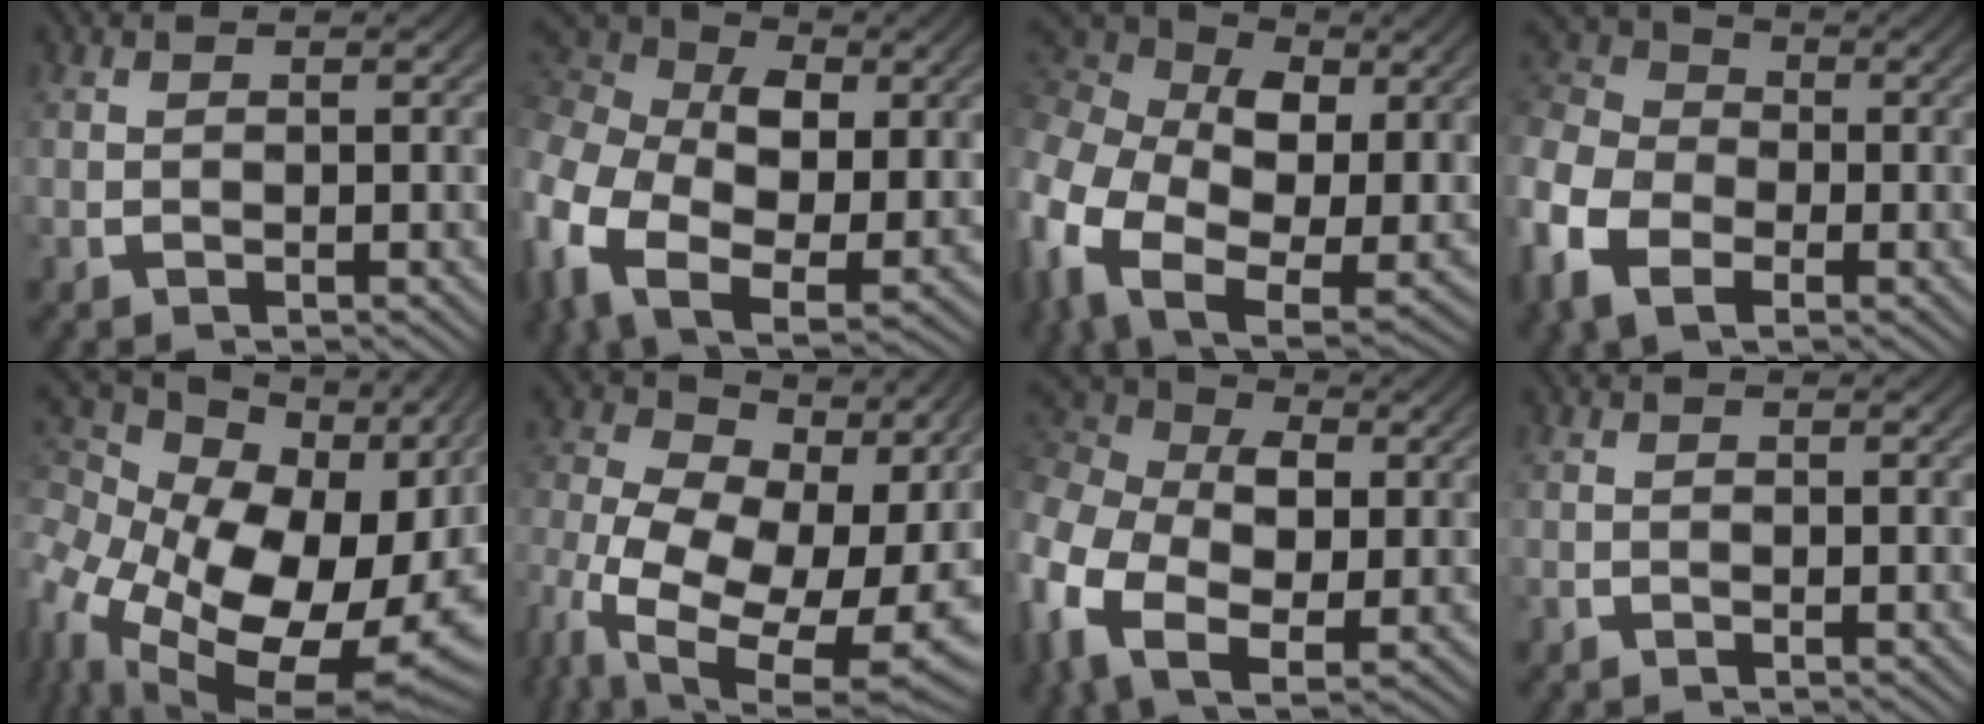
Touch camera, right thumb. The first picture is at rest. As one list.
[{"total": 11.5, "force": [-1.1, 8.2, 8.0], "torque": [-0.198, -0.053, -0.006]}, {"total": 13.4, "force": [-1.3, 9.5, 9.4], "torque": [-0.219, -0.066, -0.005]}, {"total": 8.1, "force": [-1.4, 6.6, 4.6], "torque": [-0.123, -0.024, -0.028]}, {"total": 19.3, "force": [-1.9, 13.0, 14.1], "torque": [-0.285, -0.085, 0.008]}, {"total": 13.8, "force": [-3.2, 8.8, 10.1], "torque": [-0.212, -0.079, -0.022]}, {"total": 10.3, "force": [-0.7, 7.5, 7.1], "torque": [-0.179, -0.043, -0.003]}, {"total": 0.5, "force": [-0.5, 0.1, -0.2], "torque": [-0.001, -0.003, -0.008]}]